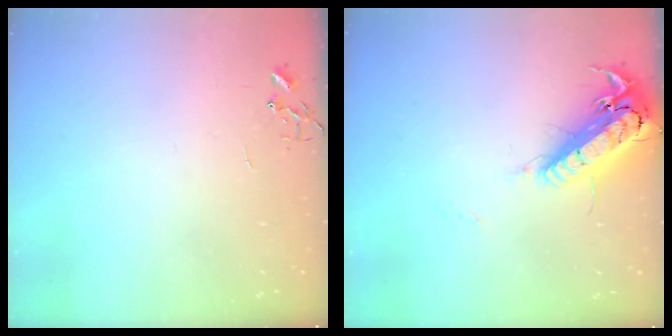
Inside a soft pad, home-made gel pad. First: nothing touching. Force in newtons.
{"total": 19.1, "press": 18.6, "slide": 4.1}